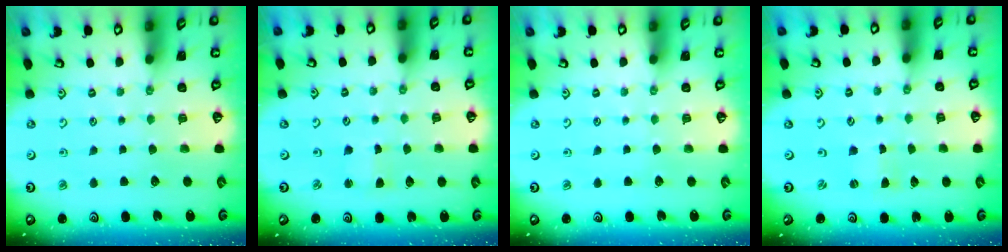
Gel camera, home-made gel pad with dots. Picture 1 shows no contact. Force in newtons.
{"total": 2.0, "press": 2.0, "slide": 0.3}
{"total": 0.0}
{"total": 0.0}